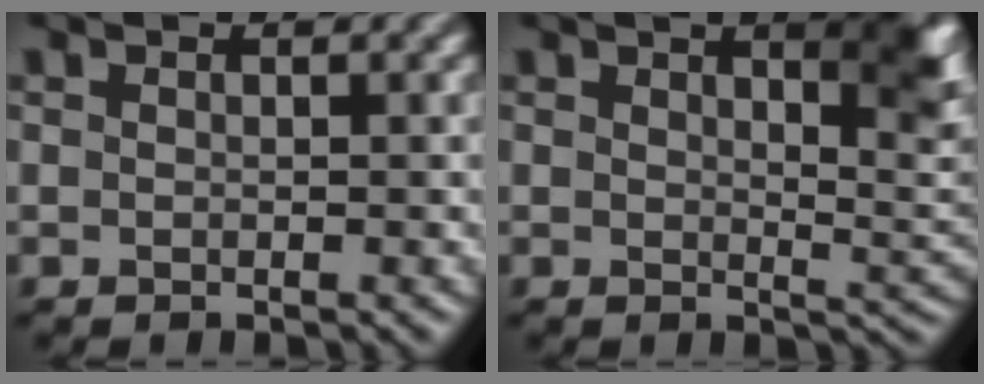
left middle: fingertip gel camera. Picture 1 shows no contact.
{"total": 5.0, "force": [2.7, 1.5, 3.9], "torque": [-0.037, -0.001, 0.042]}